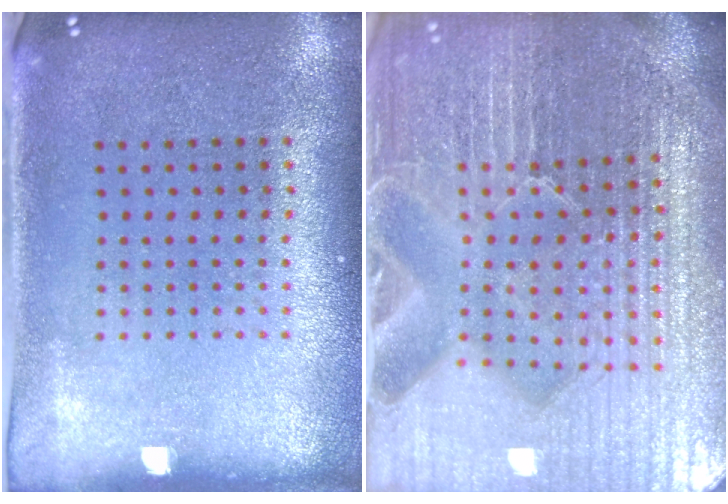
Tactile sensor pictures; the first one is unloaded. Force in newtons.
{"total": 6.7, "press": 5.8, "slide": 3.3}